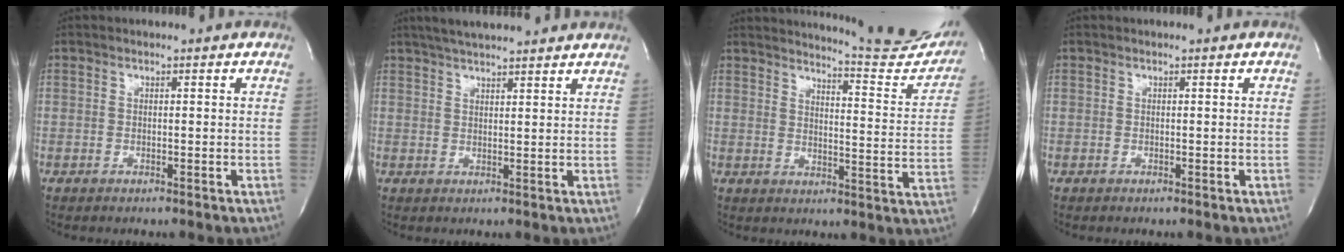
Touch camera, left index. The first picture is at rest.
{"total": 10.3, "force": [9.2, 1.0, 4.7], "torque": [-0.079, 0.027, 0.125]}
{"total": 17.2, "force": [16.7, 0.8, 4.2], "torque": [-0.062, -0.103, 0.187]}
{"total": 0.0}